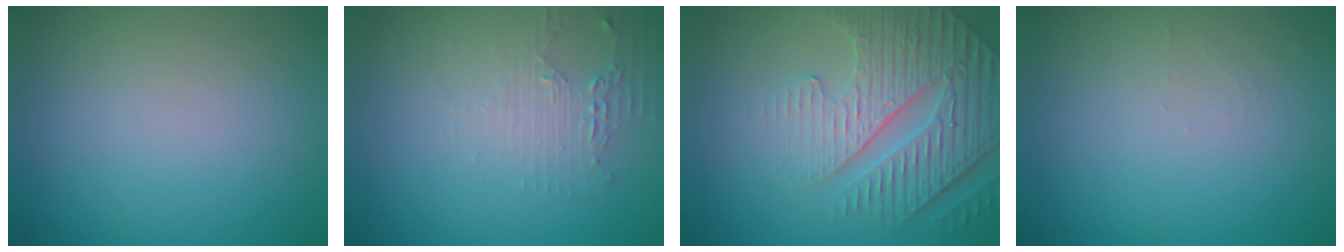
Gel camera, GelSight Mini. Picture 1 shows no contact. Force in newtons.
{"total": 1.7, "press": 1.7, "slide": 0.3}
{"total": 4.8, "press": 4.6, "slide": 1.6}
{"total": 0.7, "press": 0.7, "slide": 0.1}